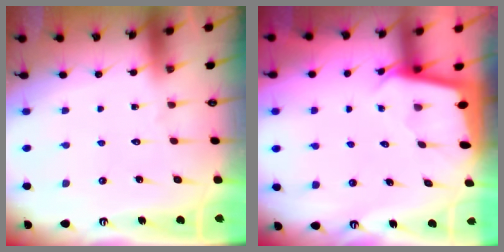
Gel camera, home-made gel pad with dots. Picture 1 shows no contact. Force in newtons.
{"total": 1.9, "press": 1.9, "slide": 0.1}